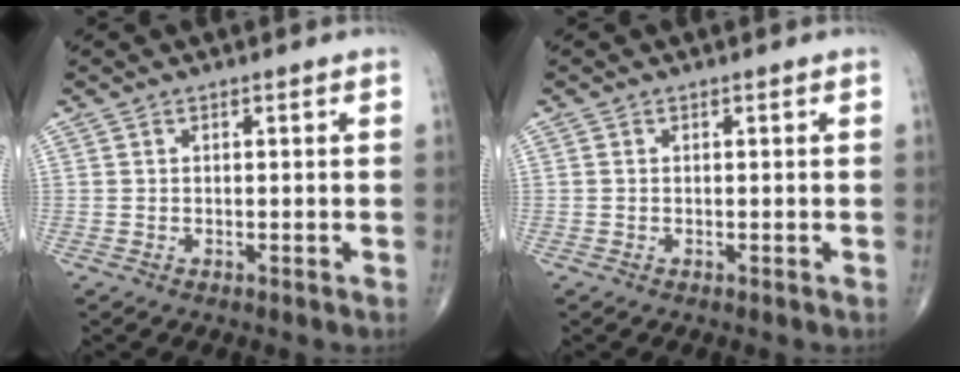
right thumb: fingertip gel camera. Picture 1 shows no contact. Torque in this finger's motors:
{"motor_torque": [0.07, 0.19, -0.27, -0.20, 0.01]}